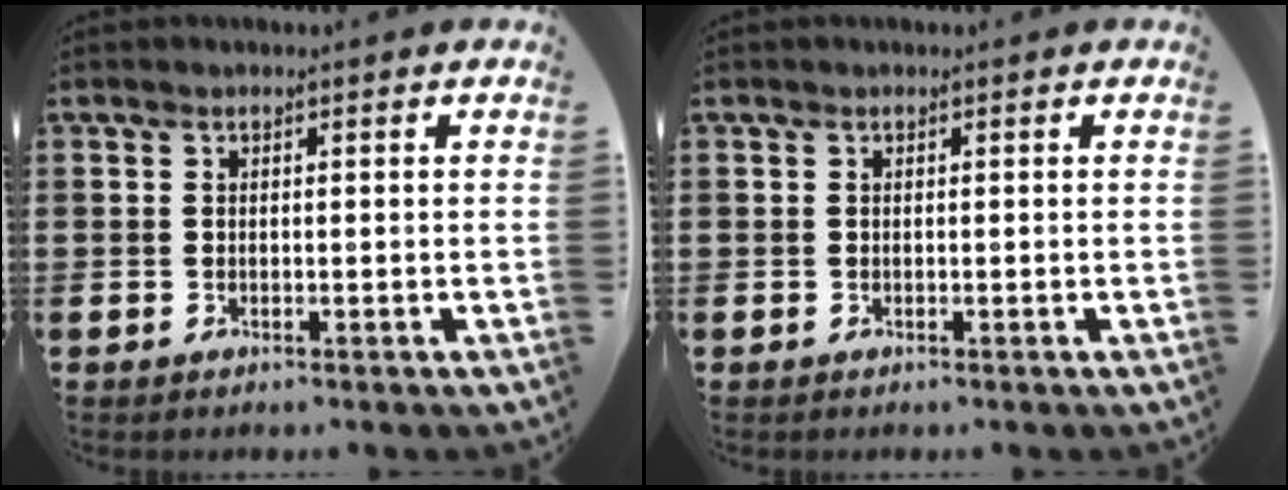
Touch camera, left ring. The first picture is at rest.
{"total": 0.0}